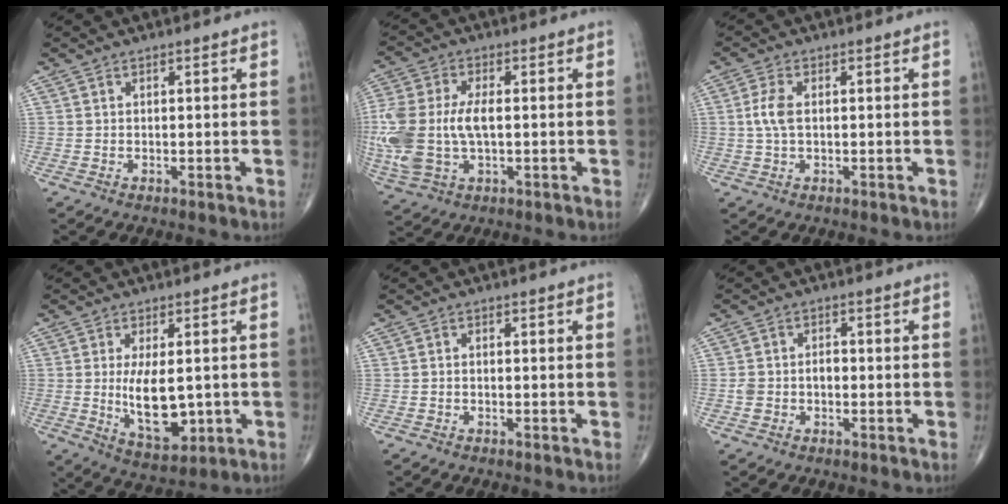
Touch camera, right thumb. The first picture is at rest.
{"total": 16.4, "force": [-0.7, 9.3, 13.5], "torque": [-0.340, -0.001, -0.006]}
{"total": 4.0, "force": [0.3, 2.0, 3.4], "torque": [-0.088, 0.006, 0.002]}
{"total": 10.4, "force": [-0.5, 4.8, 9.1], "torque": [-0.141, -0.021, 0.007]}
{"total": 0.5, "force": [-0.3, 0.2, 0.3], "torque": [-0.003, 0.002, -0.009]}
{"total": 3.5, "force": [-0.7, 2.6, 2.2], "torque": [-0.038, 0.017, -0.011]}